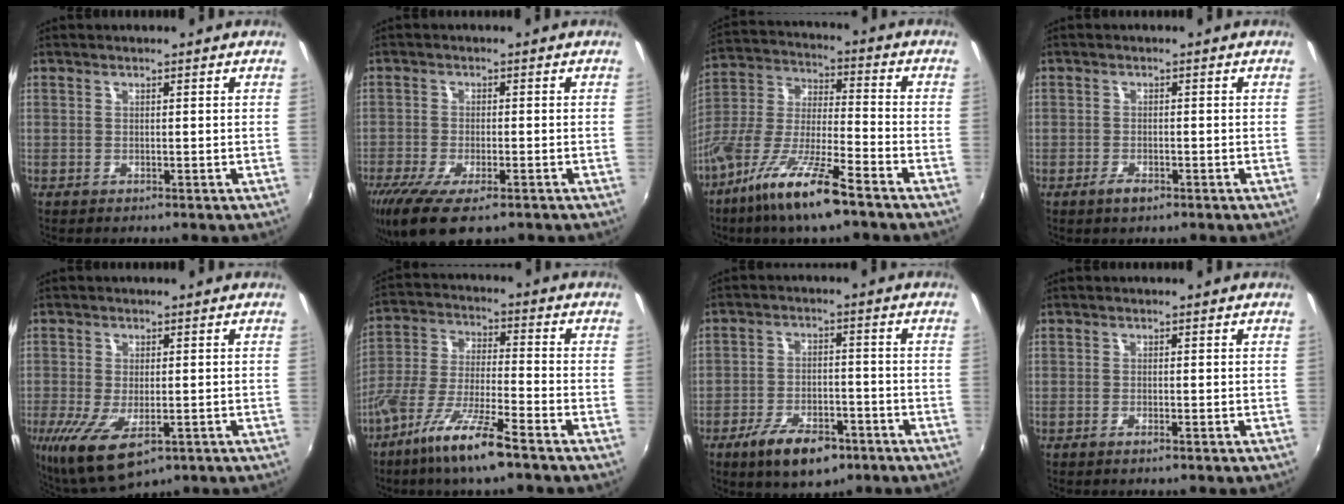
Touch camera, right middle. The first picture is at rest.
{"total": 11.5, "force": [-7.6, 3.8, 7.8], "torque": [-0.174, -0.046, -0.129]}
{"total": 15.9, "force": [-10.2, 2.8, 11.9], "torque": [-0.249, -0.024, -0.198]}
{"total": 2.2, "force": [-1.4, 1.0, 1.2], "torque": [-0.025, -0.003, -0.027]}
{"total": 10.8, "force": [-4.2, 4.9, 8.6], "torque": [-0.178, -0.043, -0.065]}
{"total": 12.6, "force": [-8.3, 1.5, 9.4], "torque": [-0.198, -0.020, -0.159]}
{"total": 10.8, "force": [-6.7, 5.0, 6.8], "torque": [-0.140, -0.007, -0.107]}
{"total": 1.1, "force": [-0.8, 0.1, 0.8], "torque": [-0.016, -0.002, -0.015]}